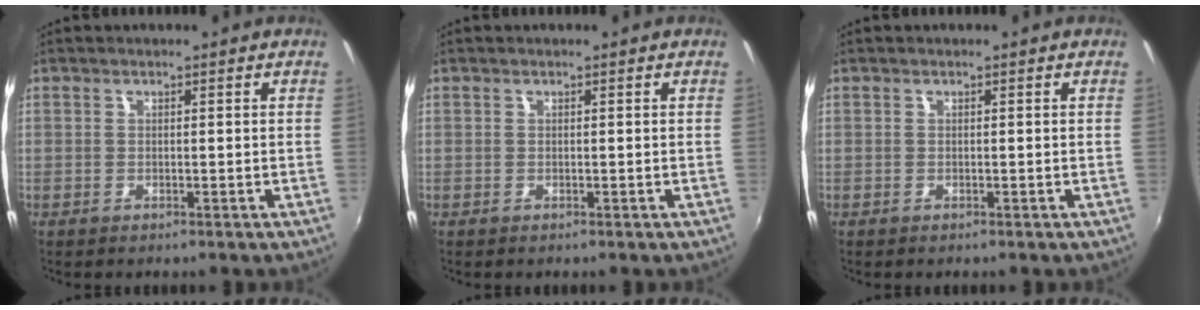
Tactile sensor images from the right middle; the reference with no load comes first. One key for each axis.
{"total": 0.0}
{"total": 0.0}